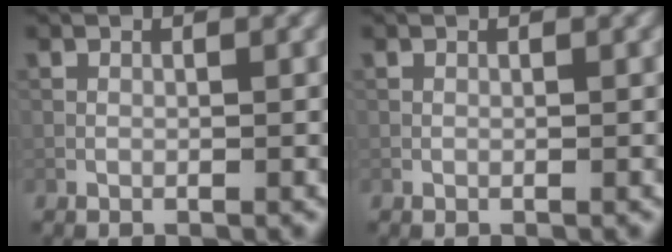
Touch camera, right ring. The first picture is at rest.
{"total": 0.0}